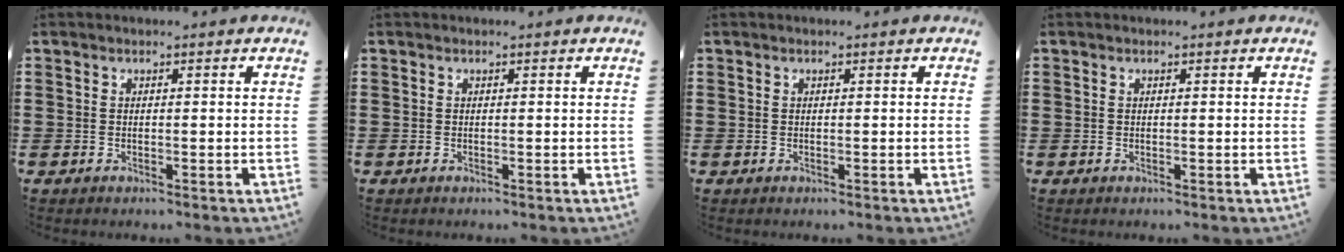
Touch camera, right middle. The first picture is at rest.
{"total": 0.0}
{"total": 0.0}
{"total": 0.0}